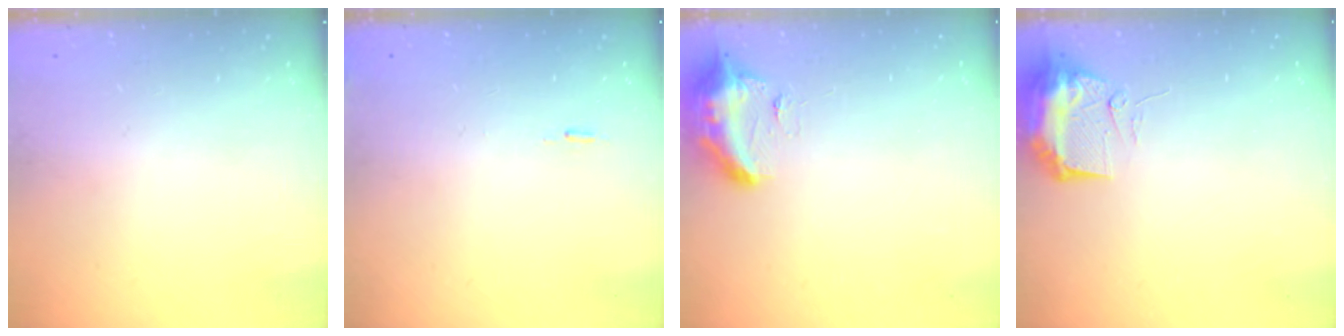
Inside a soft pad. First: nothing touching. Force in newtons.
{"total": 5.6, "press": 5.3, "slide": 1.8}
{"total": 9.6, "press": 9.6, "slide": 0.6}
{"total": 9.8, "press": 9.7, "slide": 1.2}